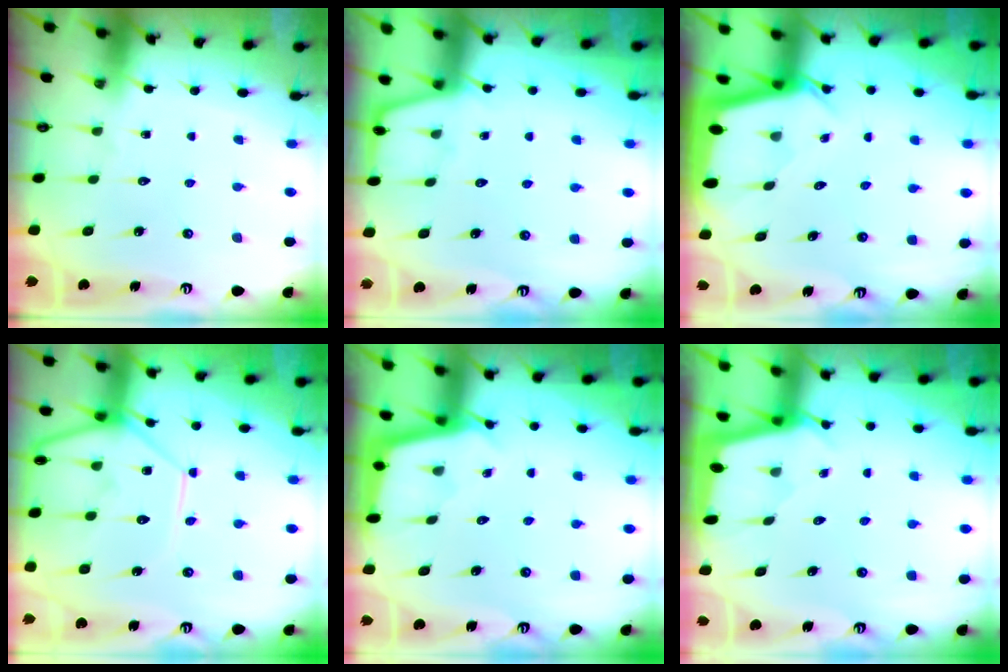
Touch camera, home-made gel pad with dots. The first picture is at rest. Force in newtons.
{"total": 2.3, "press": 2.3, "slide": 0.4}
{"total": 2.2, "press": 2.2, "slide": 0.1}
{"total": 12.1, "press": 12.1, "slide": 0.8}
{"total": 2.6, "press": 2.6, "slide": 0.2}
{"total": 1.8, "press": 1.8, "slide": 0.1}